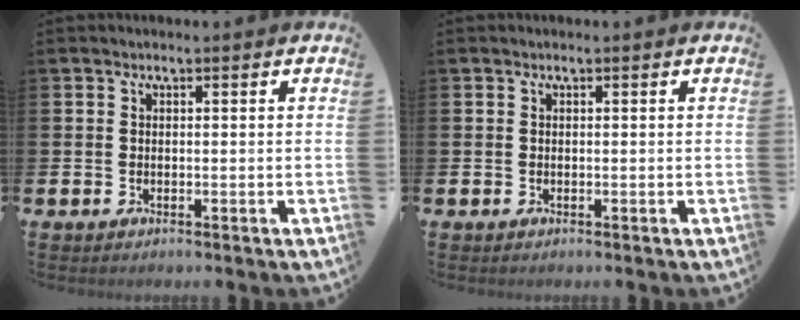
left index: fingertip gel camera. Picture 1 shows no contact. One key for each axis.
{"total": 0.0}